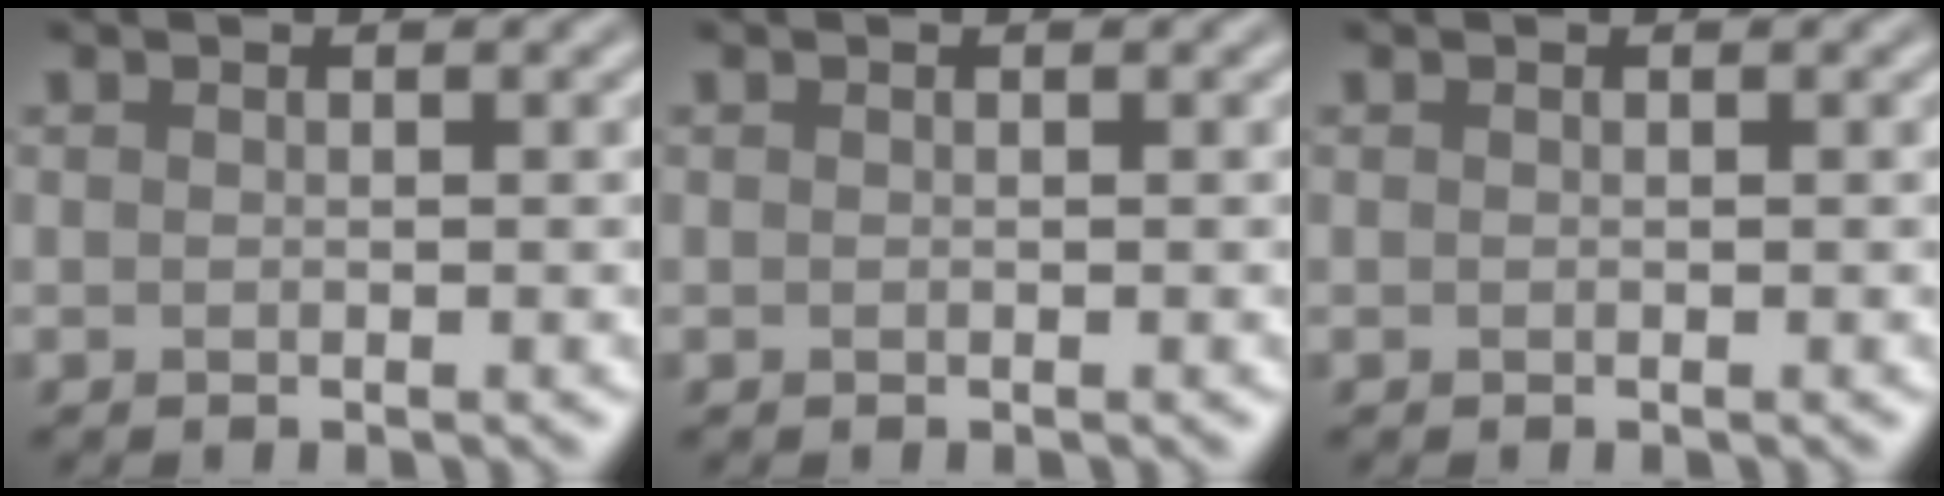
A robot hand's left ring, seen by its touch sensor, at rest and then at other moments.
{"total": 0.0}
{"total": 0.0}